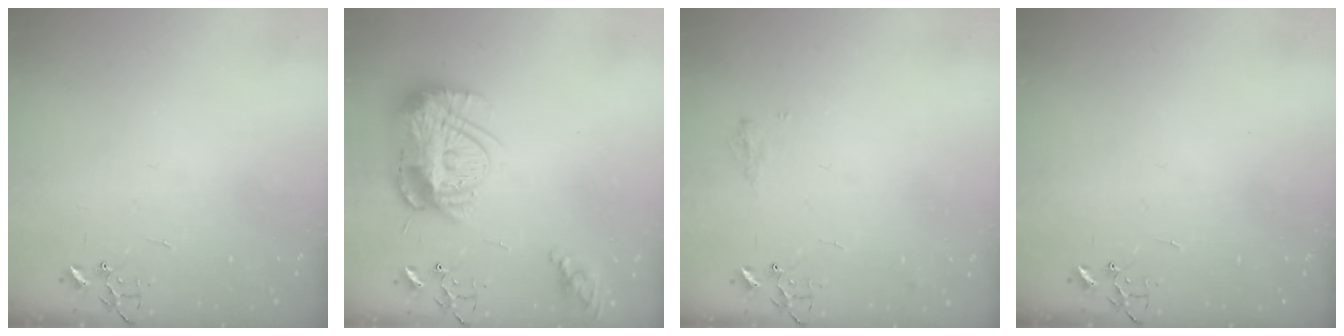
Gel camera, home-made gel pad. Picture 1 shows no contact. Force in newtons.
{"total": 17.2, "press": 17.2, "slide": 1.4}
{"total": 7.7, "press": 7.7, "slide": 0.9}
{"total": 0.0}